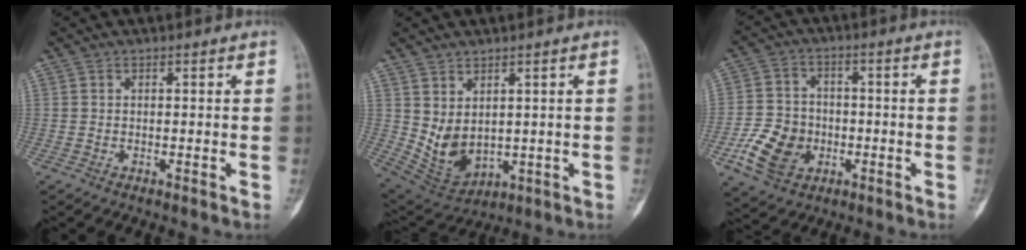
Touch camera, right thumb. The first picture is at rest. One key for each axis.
{"total": 8.3, "fx": 1.0, "fy": 5.6, "fz": 6.1, "tx": -0.088, "ty": -0.014, "tz": 0.048}
{"total": 10.4, "fx": -3.4, "fy": 8.2, "fz": 5.4, "tx": -0.078, "ty": 0.017, "tz": -0.062}